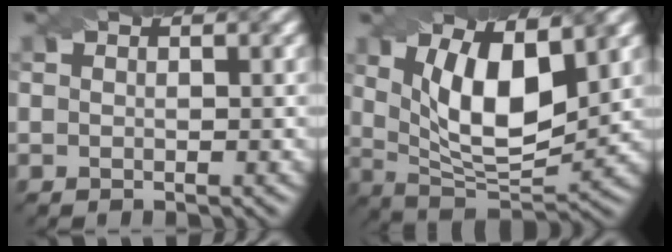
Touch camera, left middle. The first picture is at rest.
{"total": 9.3, "force": [2.8, 3.8, 8.0], "torque": [-0.140, -0.007, 0.047]}